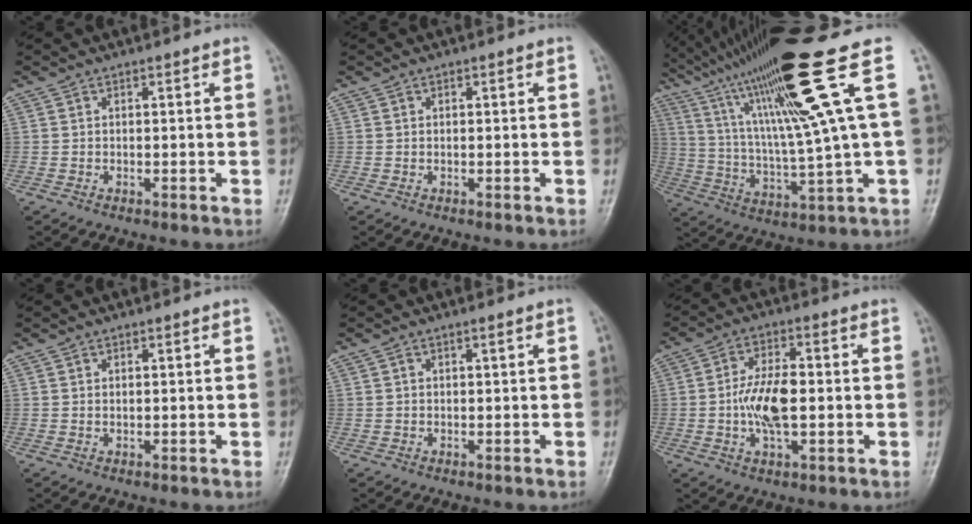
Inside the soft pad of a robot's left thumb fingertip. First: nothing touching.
{"total": 0.0}
{"total": 21.7, "force": [9.9, 0.1, 19.3], "torque": [-0.332, -0.019, 0.170]}
{"total": 0.9, "force": [0.2, 0.5, 0.7], "torque": [-0.015, 0.002, 0.008]}
{"total": 1.1, "force": [0.1, 0.7, 0.9], "torque": [-0.015, 0.011, 0.004]}
{"total": 9.8, "force": [-0.8, 4.5, 8.7], "torque": [-0.167, 0.008, -0.016]}